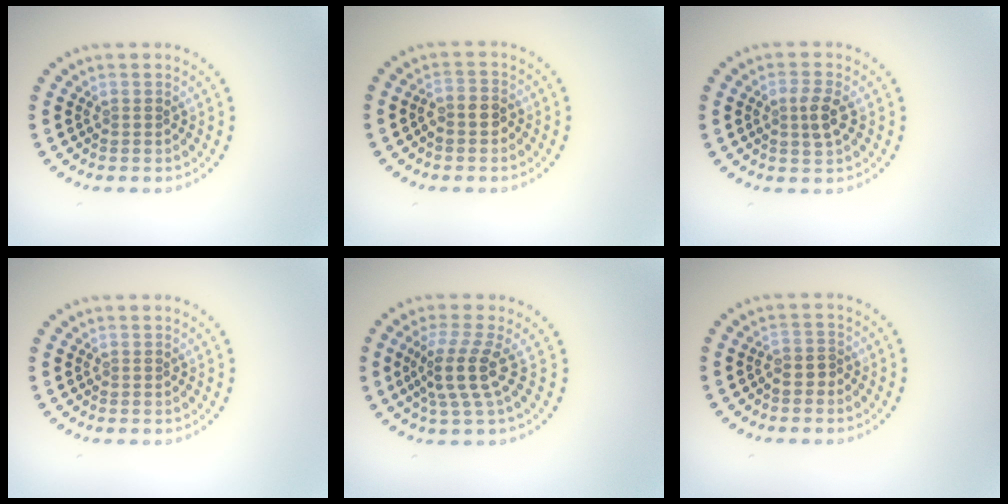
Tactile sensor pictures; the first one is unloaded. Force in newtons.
{"total": 2.0, "press": 1.8, "slide": 1.0}
{"total": 2.3, "press": 2.2, "slide": 0.5}
{"total": 0.0}
{"total": 3.6, "press": 2.7, "slide": 2.4}
{"total": 1.2, "press": 0.9, "slide": 0.7}